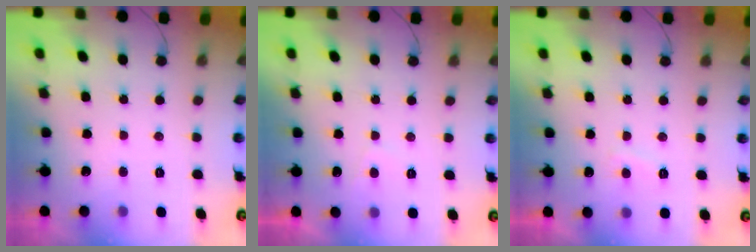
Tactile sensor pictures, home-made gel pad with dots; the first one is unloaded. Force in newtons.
{"total": 0.9, "press": 0.7, "slide": 0.5}
{"total": 2.4, "press": 2.3, "slide": 0.7}